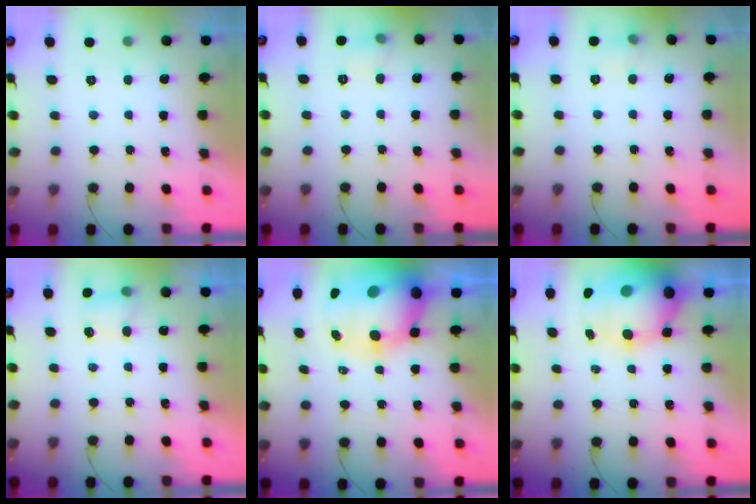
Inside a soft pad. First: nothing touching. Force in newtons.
{"total": 6.6, "press": 6.2, "slide": 2.1}
{"total": 4.6, "press": 4.4, "slide": 1.3}
{"total": 4.4, "press": 4.3, "slide": 1.0}
{"total": 18.2, "press": 17.7, "slide": 4.5}
{"total": 14.2, "press": 13.8, "slide": 3.3}